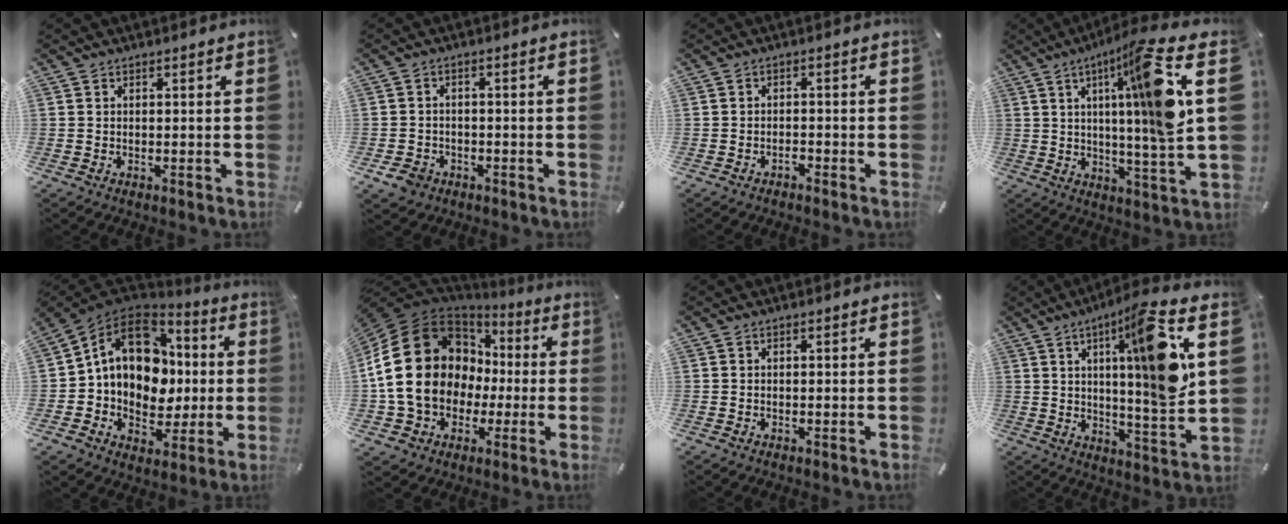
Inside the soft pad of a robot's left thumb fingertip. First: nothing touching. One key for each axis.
{"total": 4.3, "fx": -2.5, "fy": 3.2, "fz": 1.4, "tx": -0.034, "ty": 0.010, "tz": -0.048}
{"total": 1.7, "fx": -1.5, "fy": 0.7, "fz": 0.5, "tx": -0.014, "ty": 0.006, "tz": -0.032}
{"total": 19.8, "fx": 6.9, "fy": 0.9, "fz": 18.5, "tx": -0.299, "ty": -0.041, "tz": 0.077}
{"total": 15.0, "fx": 2.4, "fy": 12.1, "fz": 8.6, "tx": -0.143, "ty": -0.001, "tz": 0.053}
{"total": 21.5, "fx": -0.5, "fy": 18.1, "fz": 11.7, "tx": -0.233, "ty": 0.005, "tz": 0.009}
{"total": 0.0}
{"total": 17.8, "fx": 6.3, "fy": 2.8, "fz": 16.4, "tx": -0.239, "ty": -0.038, "tz": 0.083}